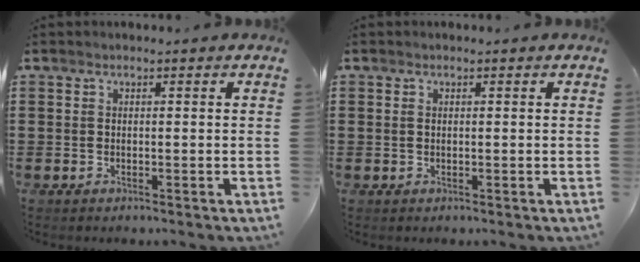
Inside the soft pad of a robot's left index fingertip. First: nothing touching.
{"total": 0.5, "force": [0.1, 0.2, 0.5], "torque": [-0.011, 0.000, 0.002]}